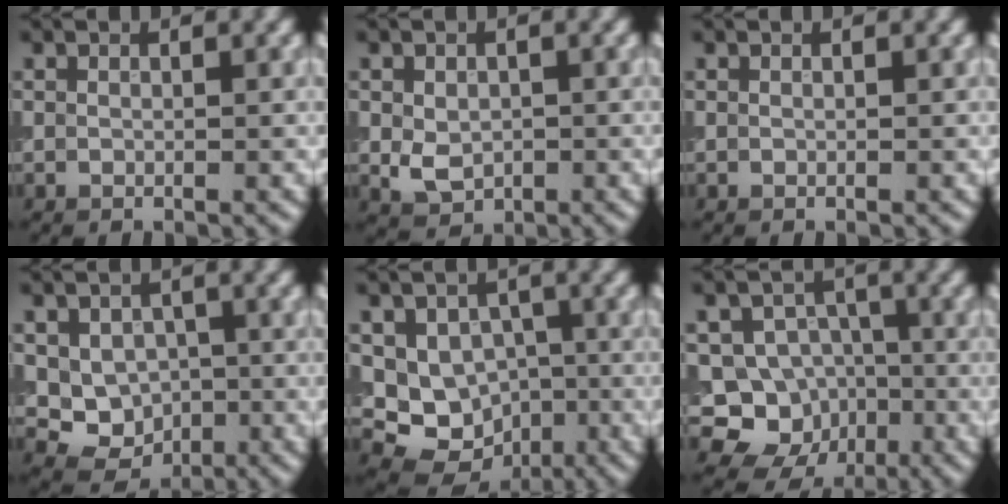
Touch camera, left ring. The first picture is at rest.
{"total": 3.0, "force": [-0.3, 2.3, 1.9], "torque": [-0.033, -0.005, -0.006]}
{"total": 0.0}
{"total": 5.5, "force": [-0.1, 4.7, 2.8], "torque": [-0.026, -0.006, -0.006]}
{"total": 9.0, "force": [-1.2, 7.7, 4.4], "torque": [-0.053, -0.007, -0.028]}
{"total": 8.4, "force": [-2.8, 7.6, 2.2], "torque": [-0.015, 0.012, -0.061]}